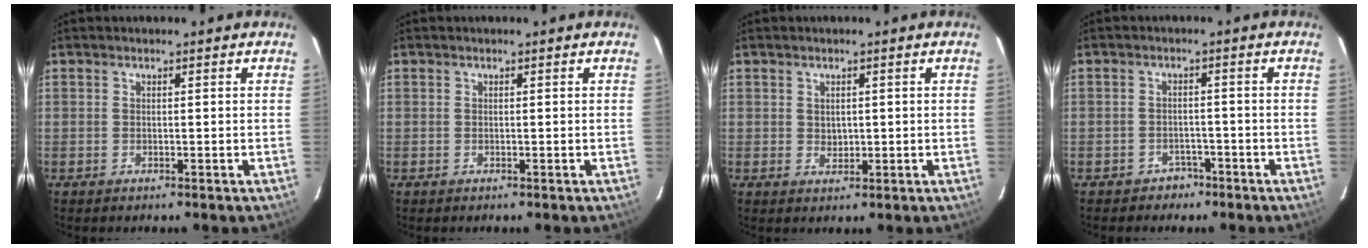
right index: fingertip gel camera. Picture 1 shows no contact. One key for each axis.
{"total": 0.0}
{"total": 1.7, "fx": 0.4, "fy": 1.4, "fz": 0.8, "tx": -0.008, "ty": 0.004, "tz": 0.010}
{"total": 3.9, "fx": -2.8, "fy": 2.8, "fz": 0.1, "tx": -0.008, "ty": 0.016, "tz": -0.037}